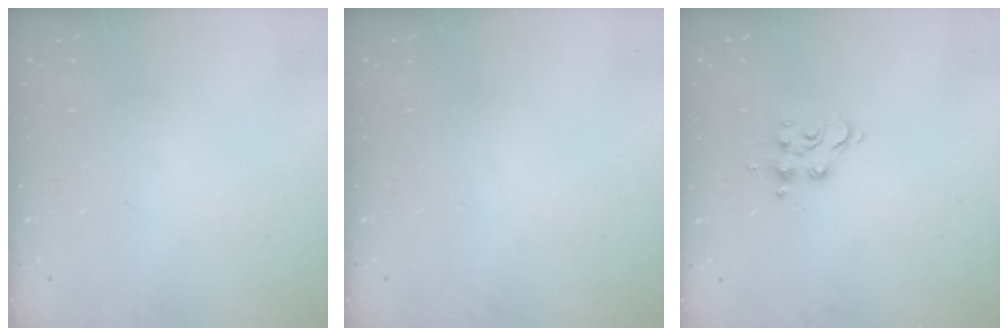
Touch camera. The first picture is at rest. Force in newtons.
{"total": 0.0}
{"total": 9.1, "press": 9.0, "slide": 0.9}